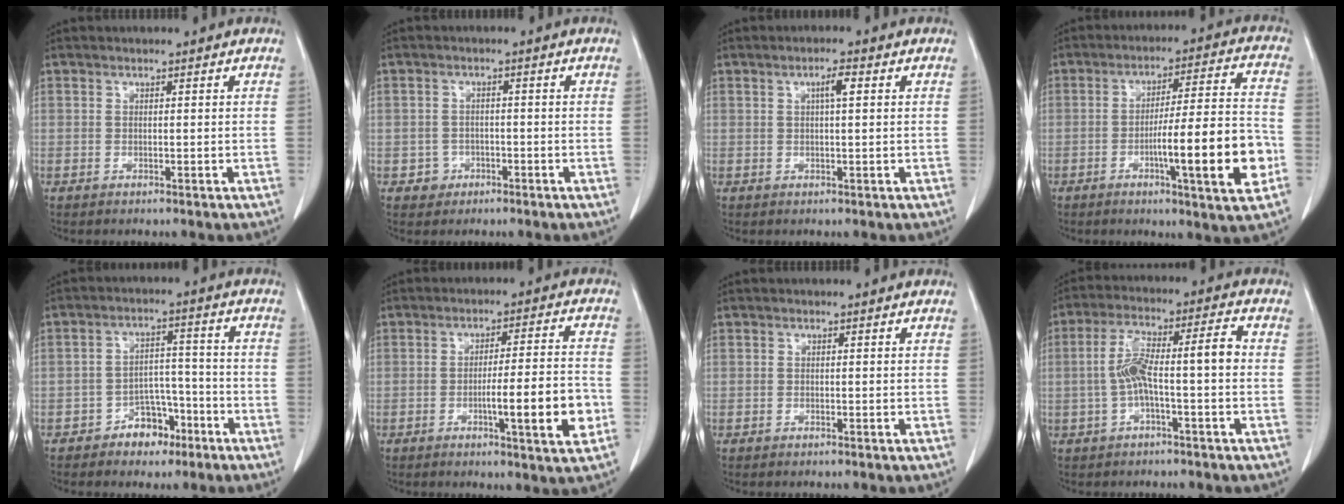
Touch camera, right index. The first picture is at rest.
{"total": 2.7, "force": [-1.2, 2.5, -0.1], "torque": [0.013, 0.014, -0.018]}
{"total": 2.4, "force": [0.7, 0.2, 2.2], "torque": [-0.040, 0.004, 0.012]}
{"total": 14.8, "force": [-4.4, 0.6, 14.1], "torque": [-0.215, 0.000, -0.067]}
{"total": 6.0, "force": [-3.8, 3.8, 2.6], "torque": [-0.037, 0.020, -0.057]}
{"total": 10.1, "force": [-3.1, 0.2, 9.6], "torque": [-0.143, -0.004, -0.047]}
{"total": 0.0}
{"total": 8.8, "force": [-1.0, 1.4, 8.6], "torque": [-0.163, 0.038, -0.018]}